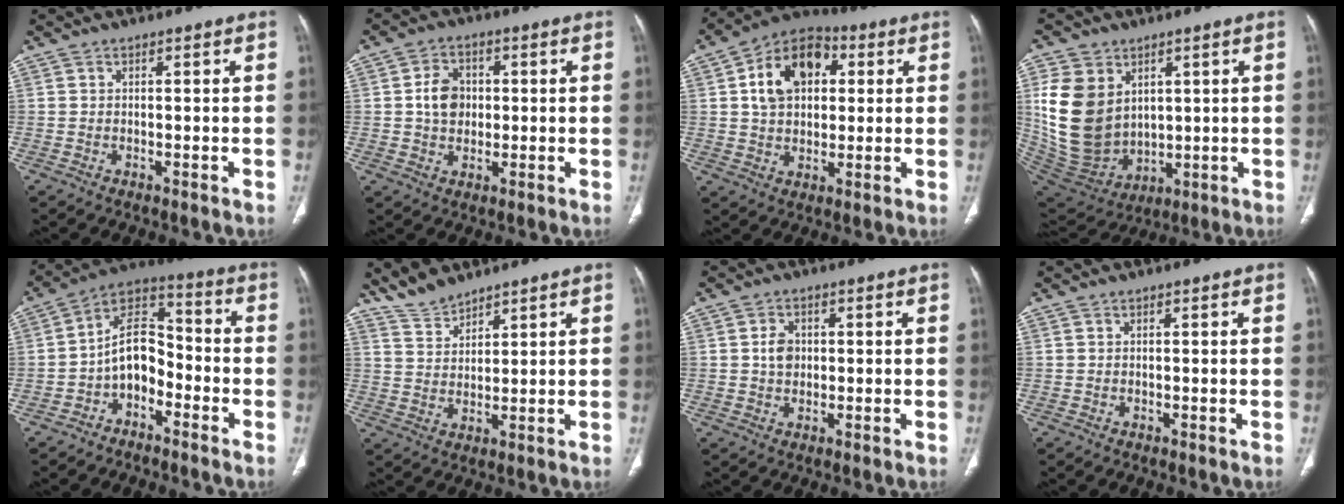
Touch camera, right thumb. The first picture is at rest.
{"total": 6.4, "force": [0.5, 5.1, 3.8], "torque": [-0.046, 0.005, 0.005]}
{"total": 13.8, "force": [3.2, 9.6, 9.3], "torque": [-0.126, 0.011, 0.043]}
{"total": 17.2, "force": [4.1, 13.0, 10.5], "torque": [-0.191, -0.024, 0.106]}
{"total": 9.9, "force": [-3.7, 6.6, 6.3], "torque": [-0.087, 0.061, -0.077]}
{"total": 5.1, "force": [4.8, 1.4, 1.0], "torque": [-0.012, -0.022, 0.104]}
{"total": 3.5, "force": [0.4, 2.8, 2.1], "torque": [-0.024, 0.003, 0.004]}
{"total": 0.0}